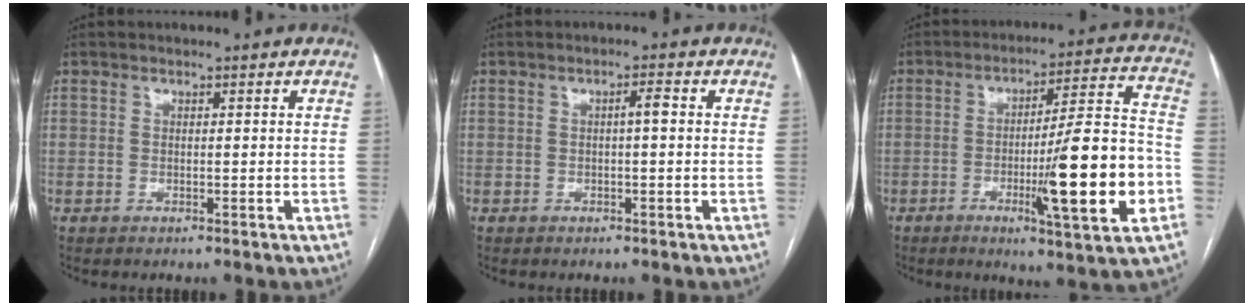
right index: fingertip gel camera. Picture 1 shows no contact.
{"total": 1.7, "force": [0.0, 0.2, 1.7], "torque": [-0.026, 0.005, 0.001]}
{"total": 17.8, "force": [-4.8, 0.7, 17.1], "torque": [-0.250, -0.006, -0.071]}